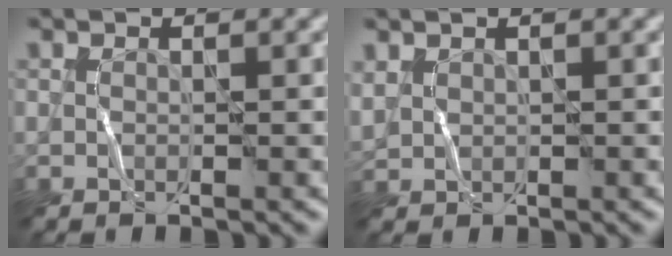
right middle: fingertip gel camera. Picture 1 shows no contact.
{"total": 0.9, "force": [0.8, 0.2, -0.3], "torque": [0.000, -0.001, 0.021]}